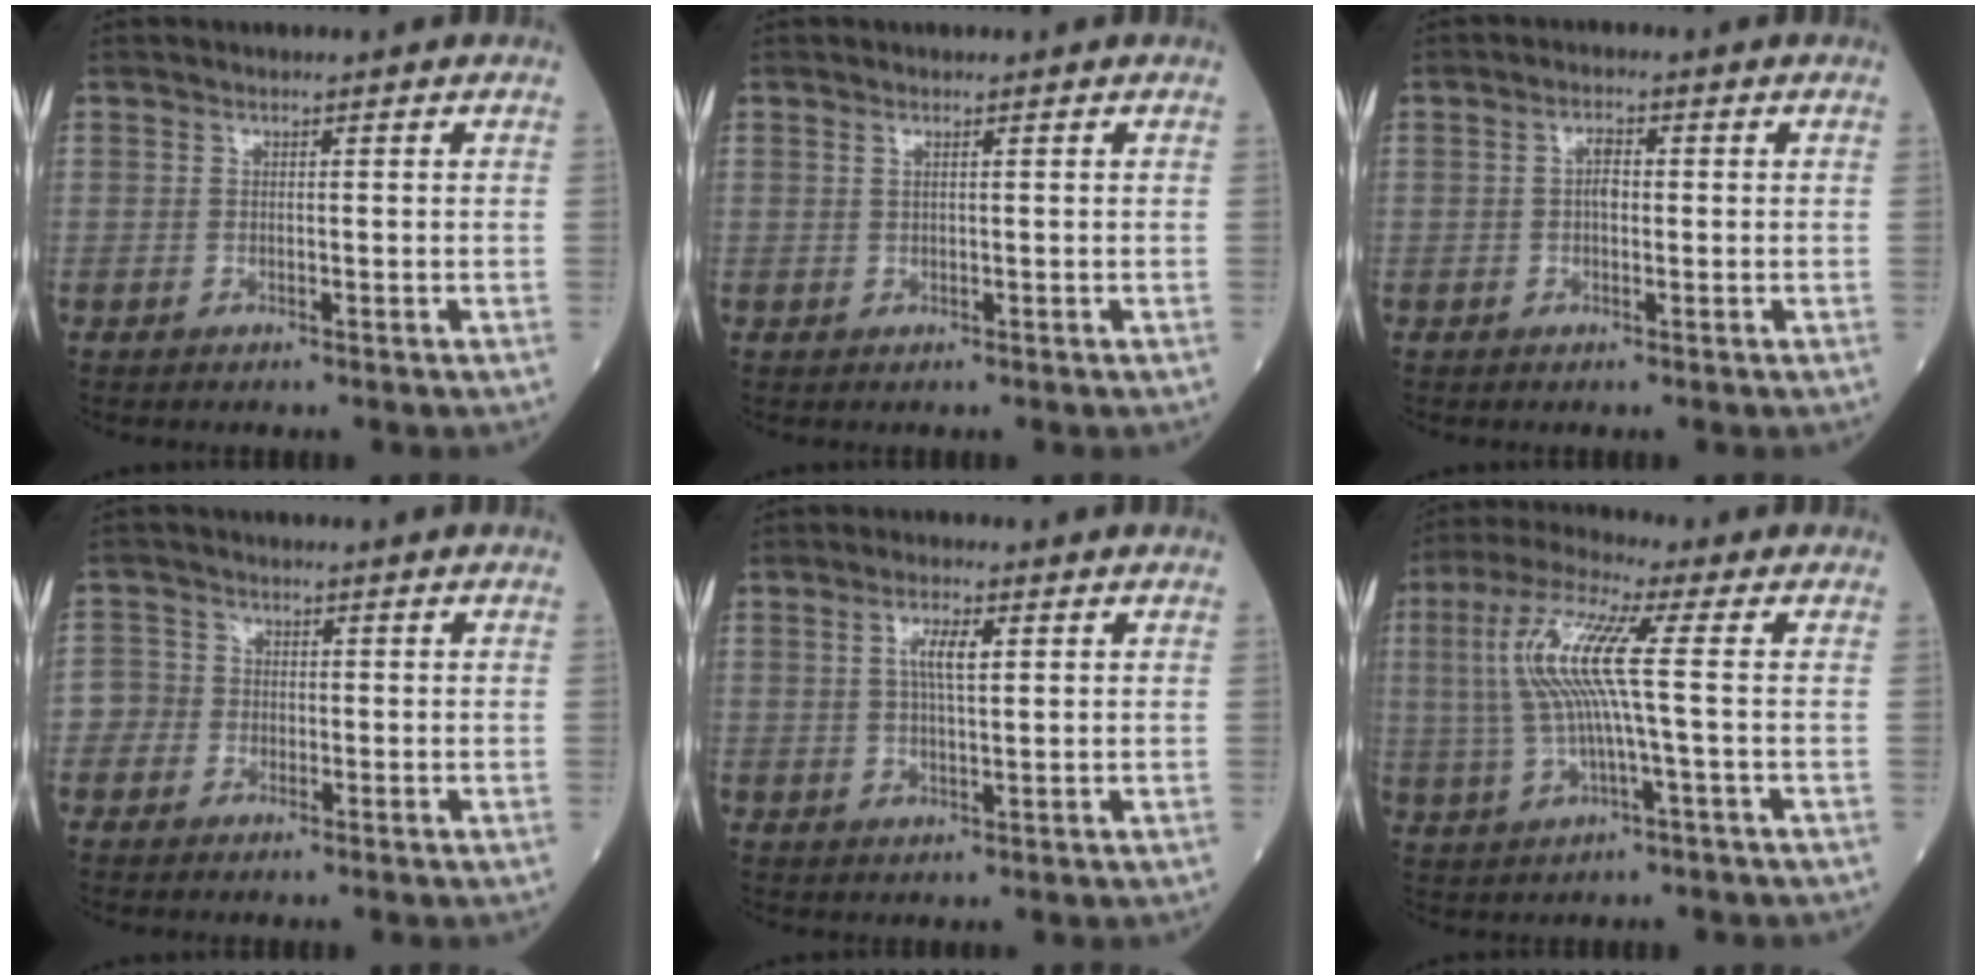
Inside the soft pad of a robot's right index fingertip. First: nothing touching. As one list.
[{"total": 0.6, "force": [0.4, 0.0, 0.4], "torque": [-0.014, 0.002, 0.009]}, {"total": 2.1, "force": [0.1, 1.0, 1.9], "torque": [-0.033, 0.006, 0.000]}, {"total": 2.9, "force": [-1.0, 2.7, 0.2], "torque": [0.001, 0.011, -0.029]}, {"total": 4.1, "force": [1.4, 0.9, 3.8], "torque": [-0.075, 0.005, 0.027]}, {"total": 10.9, "force": [1.2, 0.3, 10.8], "torque": [-0.238, 0.018, 0.022]}]